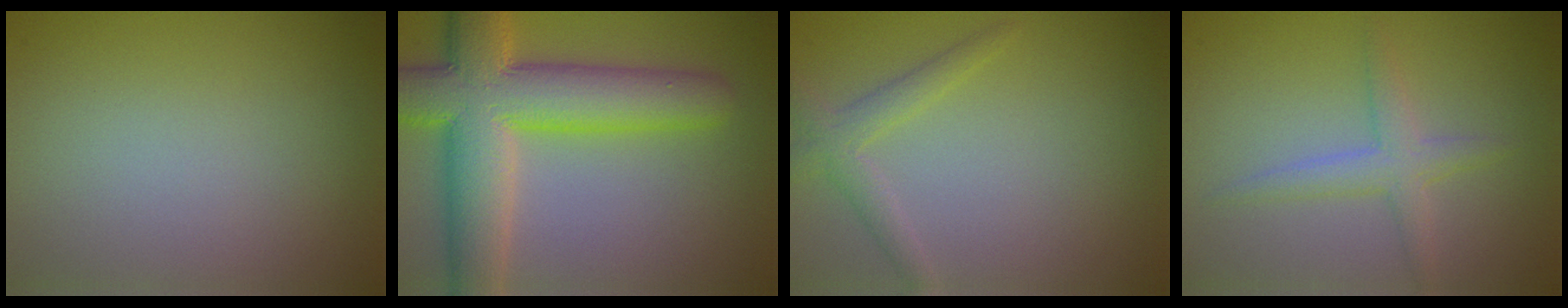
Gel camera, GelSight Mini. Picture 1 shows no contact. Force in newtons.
{"total": 10.4, "press": 10.4, "slide": 0.4}
{"total": 2.0, "press": 2.0, "slide": 0.2}
{"total": 2.3, "press": 2.3, "slide": 0.2}